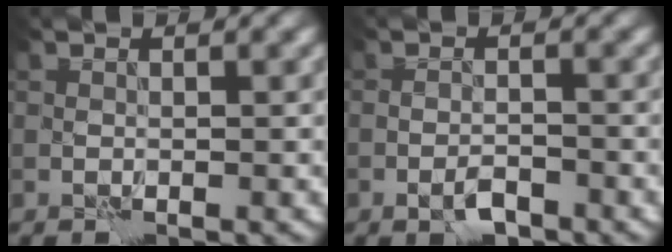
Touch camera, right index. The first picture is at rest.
{"total": 1.6, "force": [-1.0, 0.6, 1.1], "torque": [-0.018, 0.000, -0.020]}